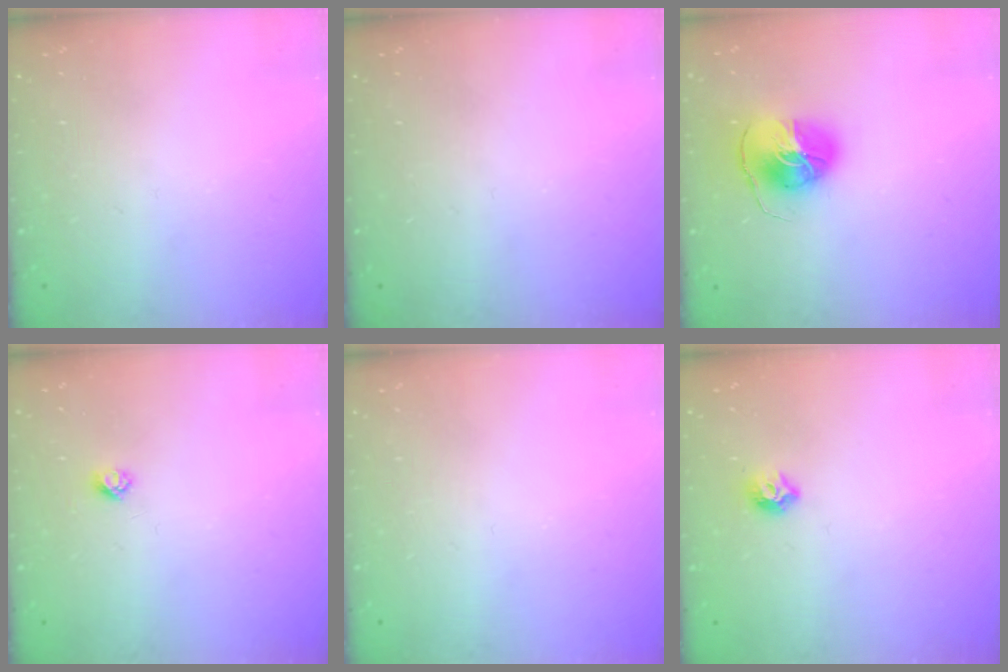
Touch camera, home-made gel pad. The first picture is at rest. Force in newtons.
{"total": 0.0}
{"total": 9.1, "press": 9.1, "slide": 0.5}
{"total": 2.7, "press": 2.6, "slide": 0.3}
{"total": 0.0}
{"total": 5.8, "press": 5.7, "slide": 0.9}